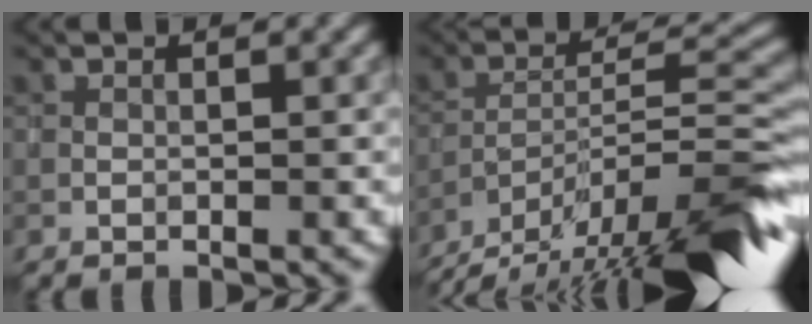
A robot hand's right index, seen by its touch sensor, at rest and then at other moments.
{"total": 14.9, "force": [-12.2, 3.0, 8.1], "torque": [-0.125, -0.001, -0.187]}